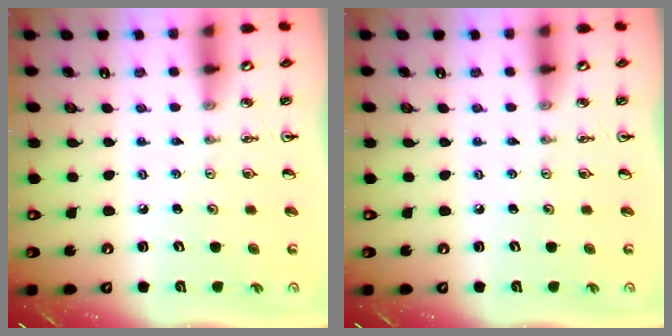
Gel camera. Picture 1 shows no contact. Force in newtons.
{"total": 0.0}